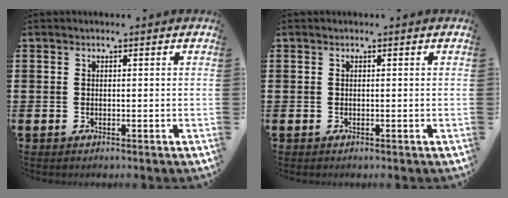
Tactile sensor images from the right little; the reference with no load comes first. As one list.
[{"total": 0.0}]